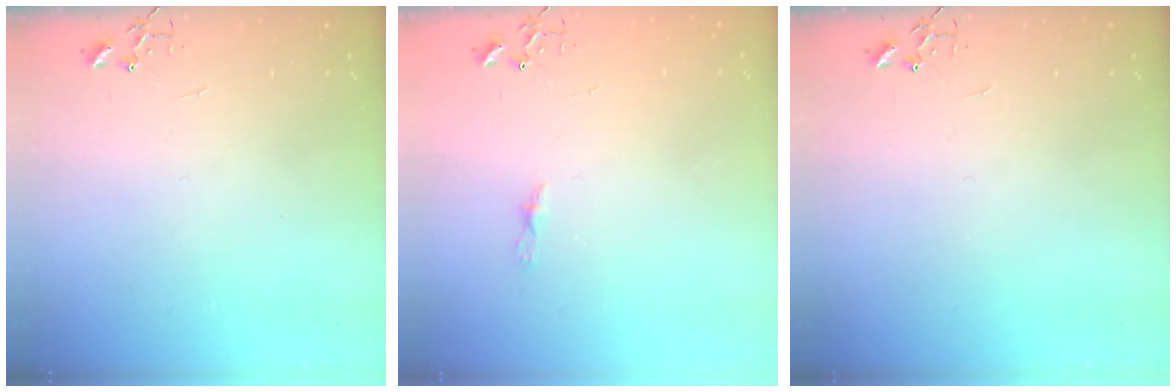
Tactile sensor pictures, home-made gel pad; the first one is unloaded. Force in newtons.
{"total": 3.9, "press": 3.9, "slide": 0.5}
{"total": 0.0}